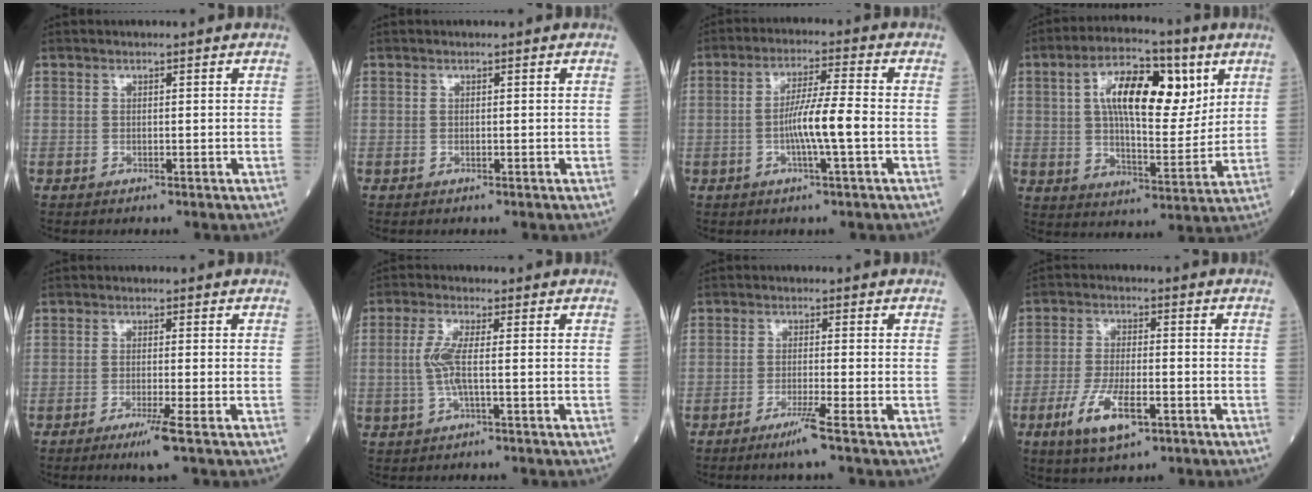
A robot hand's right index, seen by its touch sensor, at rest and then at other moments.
{"total": 0.0}
{"total": 7.2, "force": [-1.5, -0.3, 7.0], "torque": [-0.130, 0.001, -0.030]}
{"total": 15.5, "force": [5.5, 5.8, 13.3], "torque": [-0.224, 0.021, 0.087]}
{"total": 3.5, "force": [-2.0, -0.8, 2.8], "torque": [-0.052, -0.013, -0.038]}
{"total": 4.3, "force": [-0.2, 0.5, 4.2], "torque": [-0.099, -0.001, -0.007]}
{"total": 3.6, "force": [-2.3, -1.1, 2.5], "torque": [-0.052, -0.010, -0.048]}
{"total": 8.1, "force": [-3.7, 2.4, 6.8], "torque": [-0.139, -0.013, -0.063]}